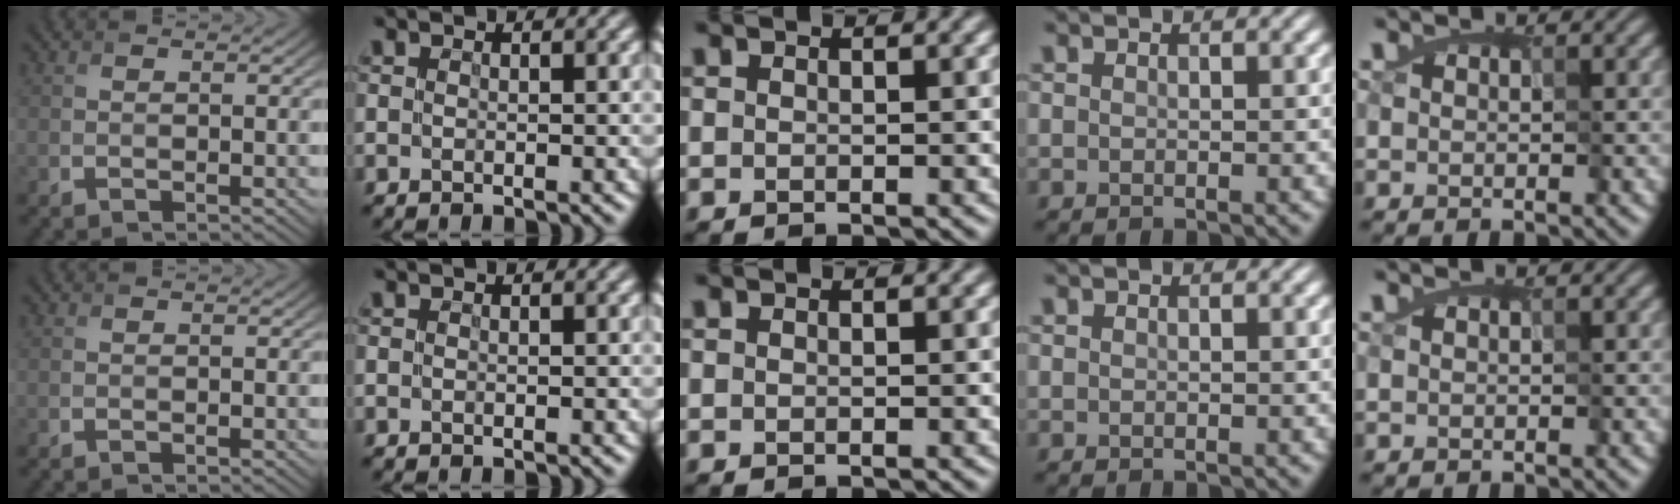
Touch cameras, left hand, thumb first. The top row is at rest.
{}